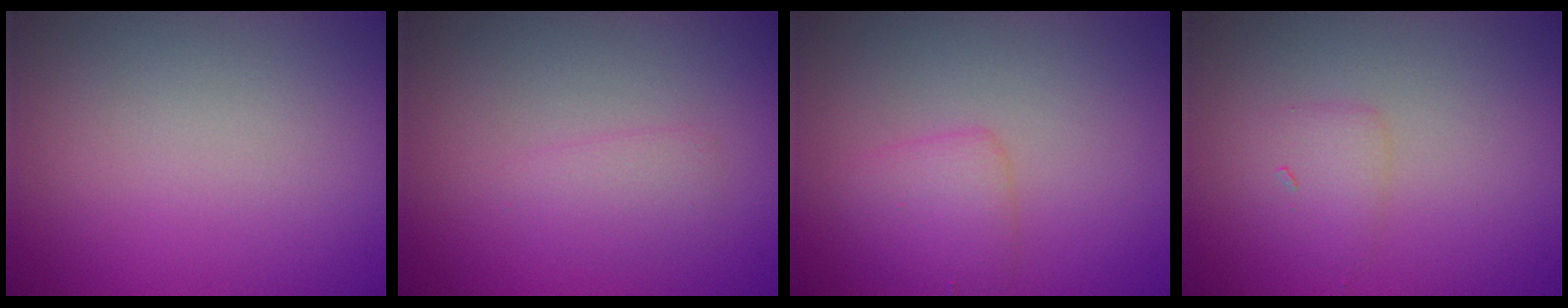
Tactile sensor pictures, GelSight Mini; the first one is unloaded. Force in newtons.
{"total": 1.3, "press": 1.3, "slide": 0.0}
{"total": 2.2, "press": 2.2, "slide": 0.2}
{"total": 1.5, "press": 1.5, "slide": 0.2}